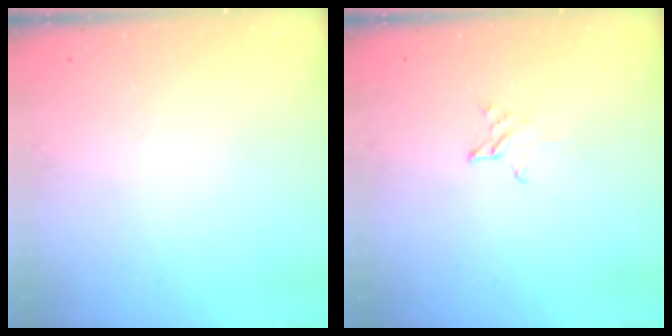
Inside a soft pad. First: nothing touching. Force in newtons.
{"total": 2.5, "press": 2.5, "slide": 0.1}